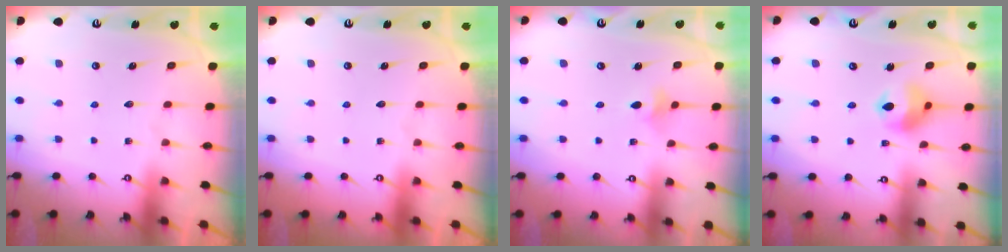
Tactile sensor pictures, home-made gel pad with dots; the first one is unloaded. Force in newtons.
{"total": 0.0}
{"total": 2.6, "press": 2.5, "slide": 0.5}
{"total": 9.7, "press": 9.7, "slide": 1.3}